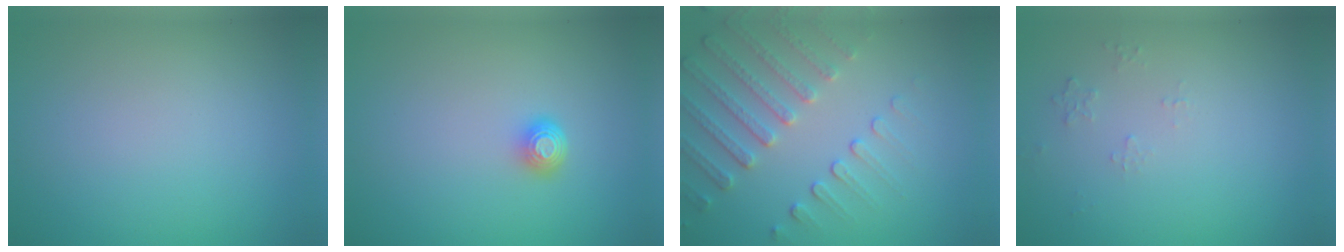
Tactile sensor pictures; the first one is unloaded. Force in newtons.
{"total": 1.6, "press": 1.2, "slide": 1.2}
{"total": 4.7, "press": 3.6, "slide": 3.0}
{"total": 0.6, "press": 0.4, "slide": 0.5}